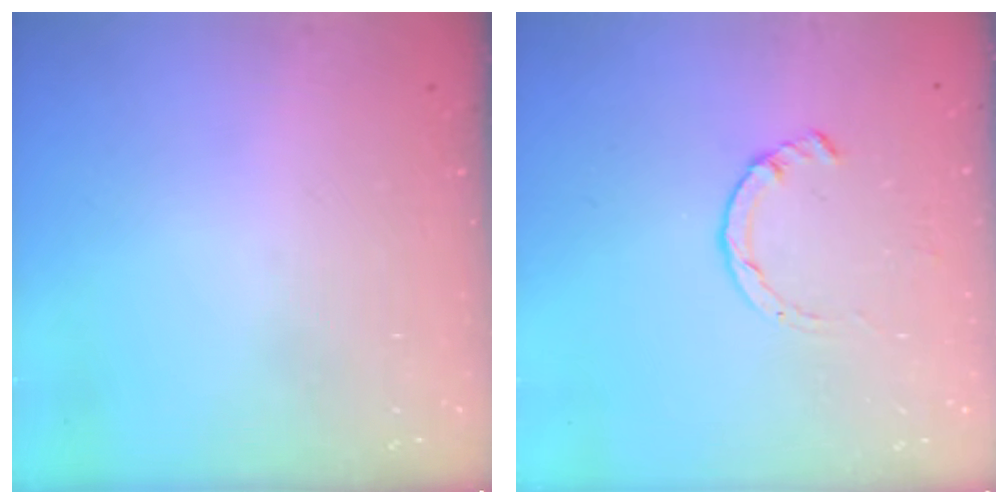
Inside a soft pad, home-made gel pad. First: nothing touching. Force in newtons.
{"total": 2.8, "press": 2.8, "slide": 0.4}